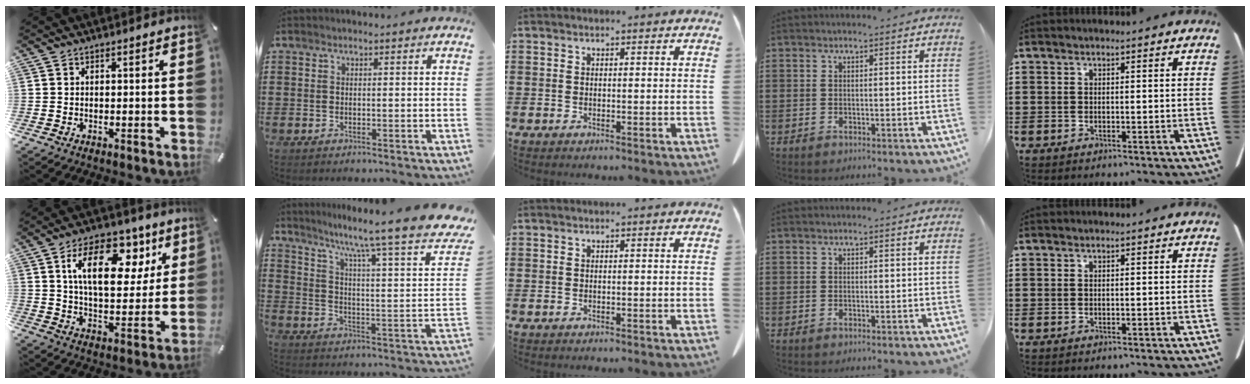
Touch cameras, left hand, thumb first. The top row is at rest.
{"thumb": {"total": 17.9, "force": [7.6, 10.0, 12.7], "torque": [-0.197, -0.012, 0.125]}, "index": {"total": 9.5, "force": [7.5, -0.4, 5.9], "torque": [-0.124, -0.066, 0.109]}}